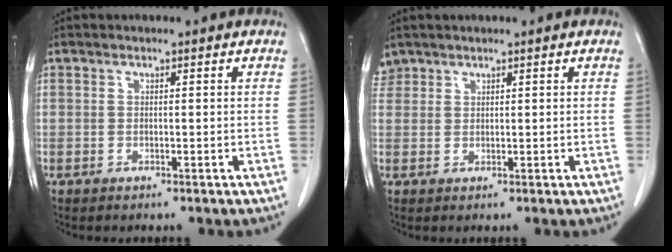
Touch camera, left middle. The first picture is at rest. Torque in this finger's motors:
{"motor_torque": [0.40, -0.40, 0.02, -0.01]}